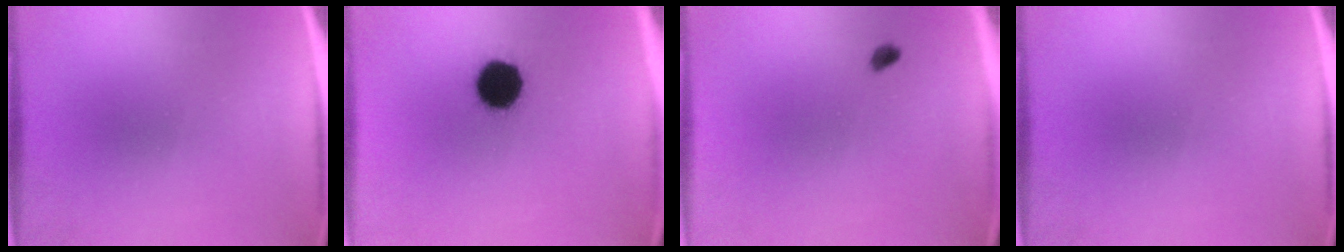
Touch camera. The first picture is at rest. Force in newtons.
{"total": 12.5}
{"total": 1.4}
{"total": 0.0}